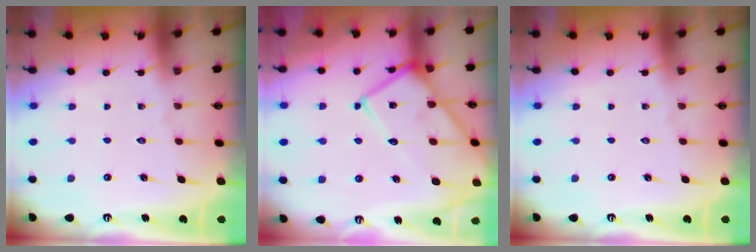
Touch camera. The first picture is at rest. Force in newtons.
{"total": 18.6, "press": 18.5, "slide": 1.3}
{"total": 0.0}